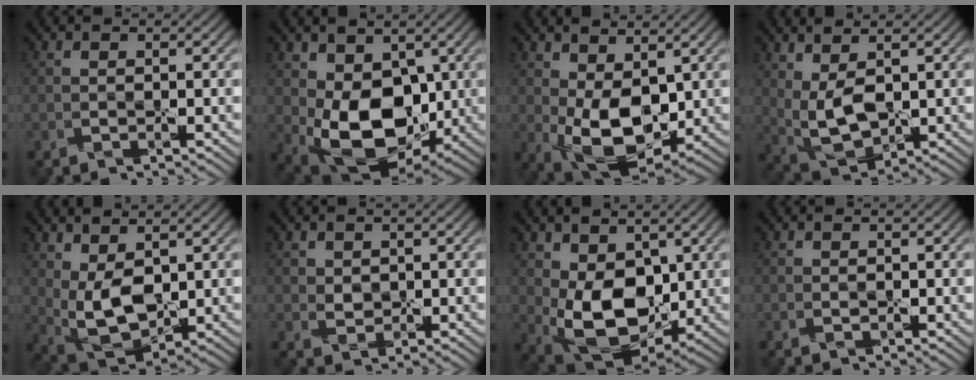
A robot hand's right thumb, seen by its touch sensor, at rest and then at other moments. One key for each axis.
{"total": 11.5, "fx": 0.4, "fy": 8.0, "fz": 8.3, "tx": -0.180, "ty": -0.027, "tz": 0.012}
{"total": 9.7, "fx": 0.7, "fy": 5.7, "fz": 7.8, "tx": -0.165, "ty": -0.009, "tz": 0.019}
{"total": 6.2, "fx": 1.7, "fy": 3.4, "fz": 4.9, "tx": -0.122, "ty": -0.003, "tz": 0.039}
{"total": 8.0, "fx": 2.0, "fy": 4.6, "fz": 6.2, "tx": -0.157, "ty": -0.002, "tz": 0.046}
{"total": 1.6, "fx": 0.9, "fy": 1.2, "fz": 0.3, "tx": -0.013, "ty": -0.002, "tz": 0.024}
{"total": 10.8, "fx": 1.1, "fy": 7.3, "fz": 7.9, "tx": -0.179, "ty": -0.019, "tz": 0.027}
{"total": 0.0}